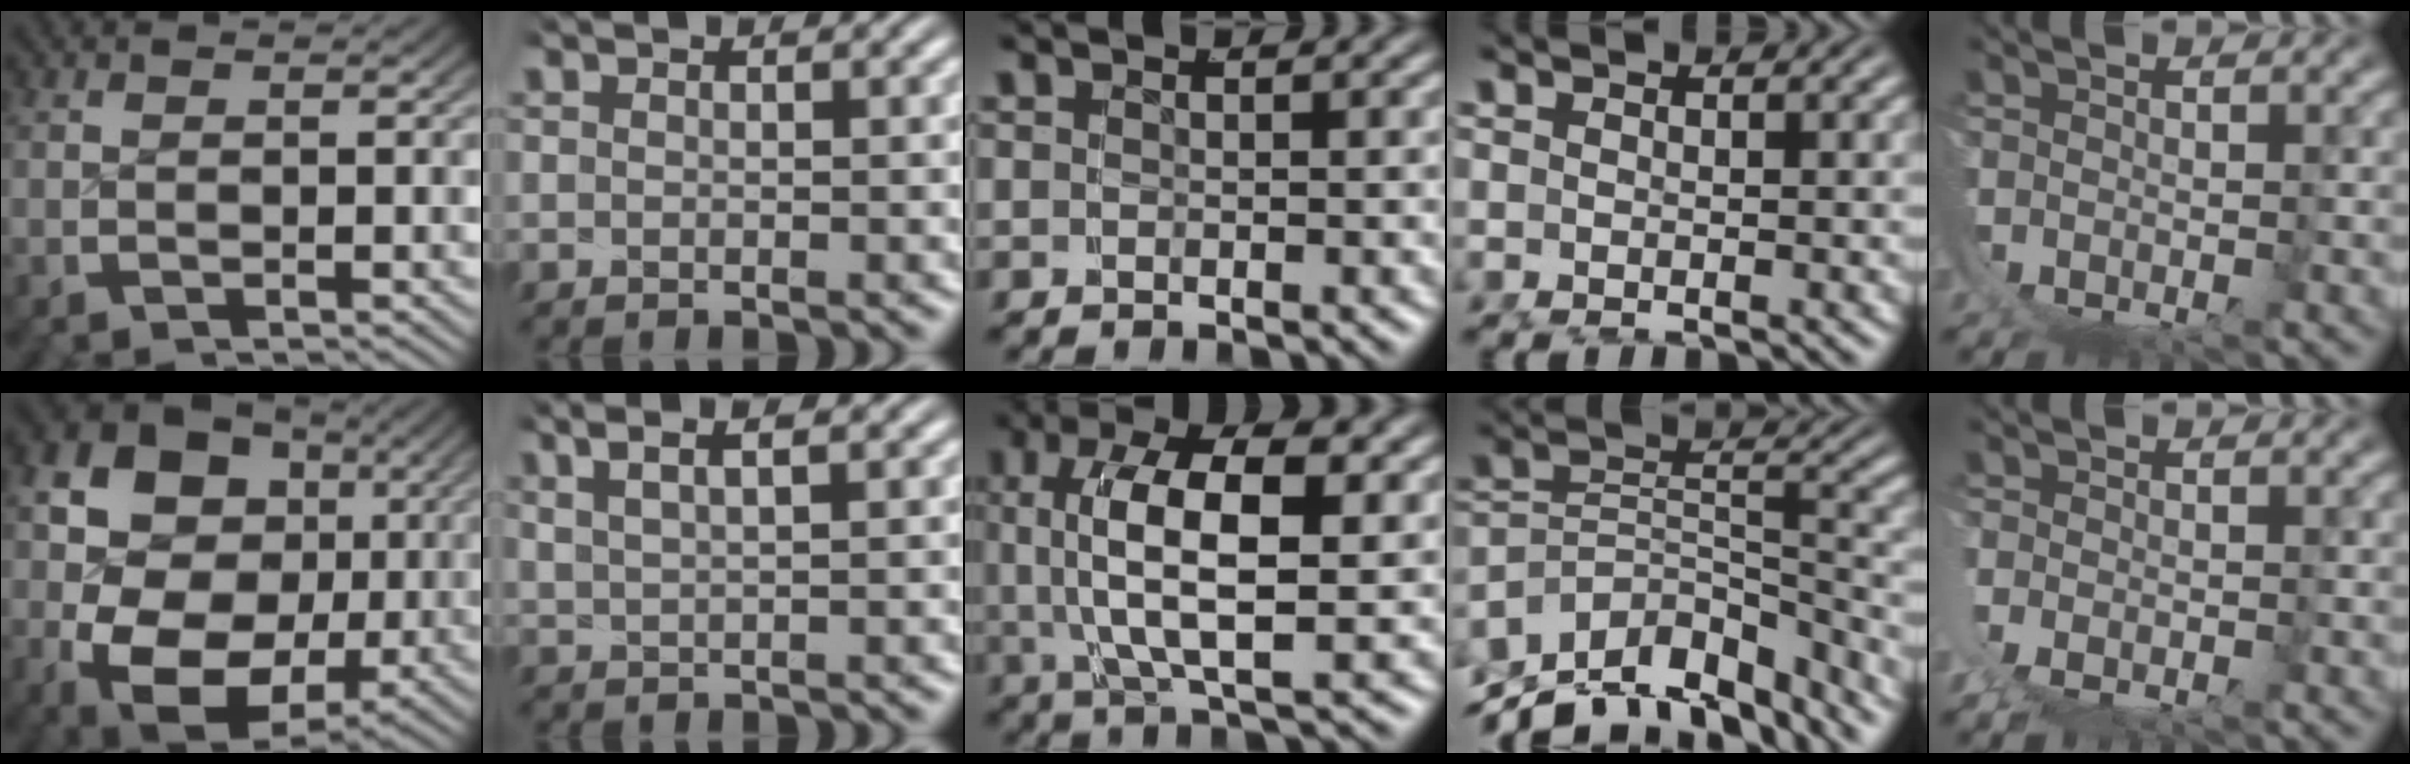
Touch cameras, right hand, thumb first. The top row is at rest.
{"thumb": {"total": 17.7, "force": [-1.4, 14.1, 10.6], "torque": [-0.239, -0.051, -0.020]}, "index": {"total": 4.4, "force": [2.6, 2.2, 2.9], "torque": [-0.054, 0.017, 0.038]}, "middle": {"total": 8.0, "force": [1.3, 3.1, 7.2], "torque": [-0.132, 0.003, 0.023]}, "ring": {"total": 11.2, "force": [-6.6, 6.4, 6.4], "torque": [-0.093, -0.039, -0.090]}, "little": {"total": 1.1, "force": [-0.1, 0.0, 1.1], "torque": [-0.017, -0.004, 0.003]}}